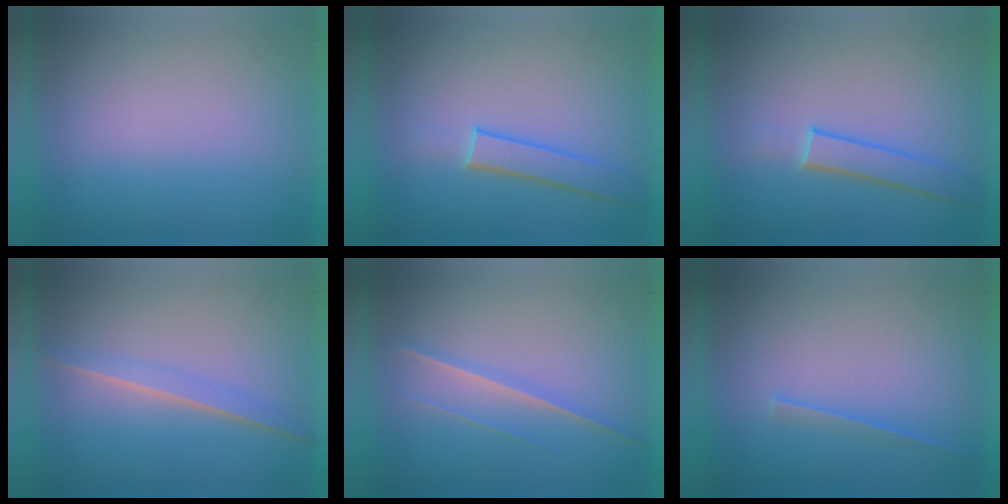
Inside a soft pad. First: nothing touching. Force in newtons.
{"total": 1.9}
{"total": 1.9}
{"total": 1.4}
{"total": 1.3}
{"total": 1.7}